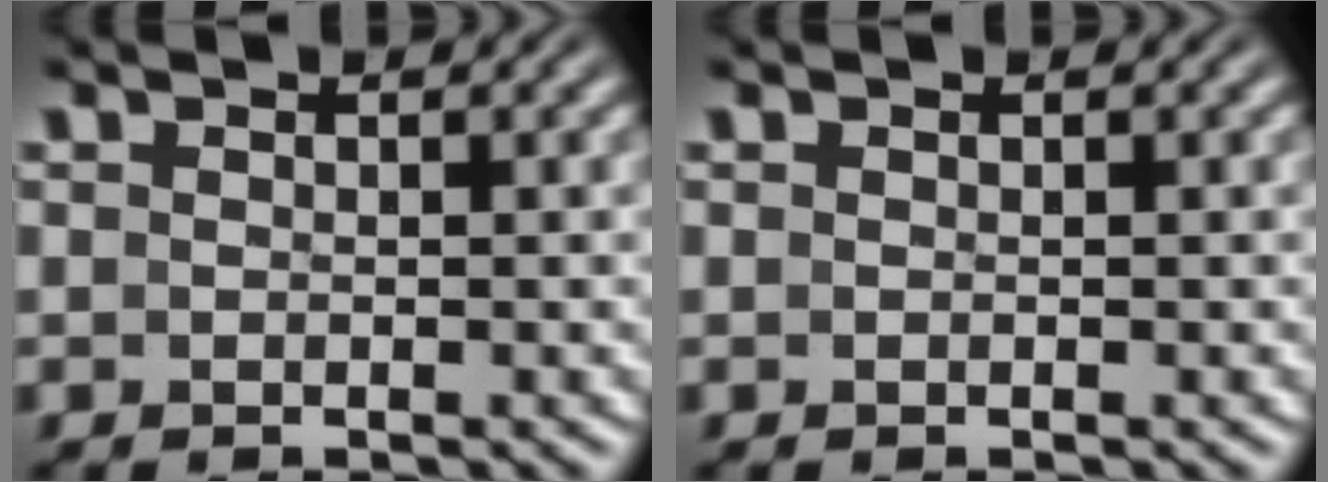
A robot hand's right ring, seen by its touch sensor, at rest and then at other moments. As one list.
[{"total": 0.0}]